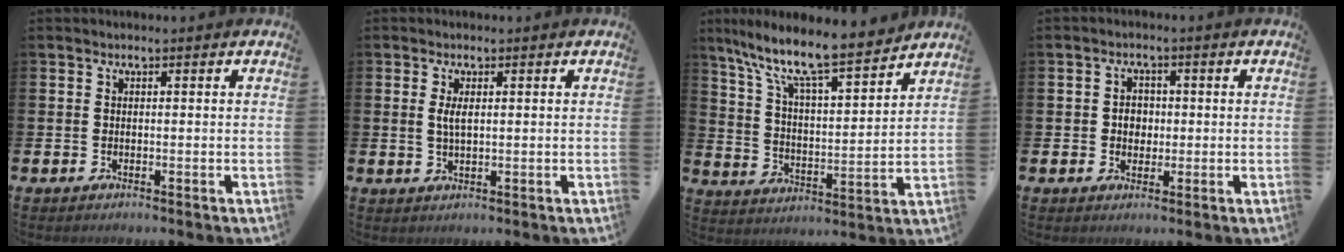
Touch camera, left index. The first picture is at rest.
{"total": 2.4, "force": [0.8, 0.8, 2.1], "torque": [-0.038, 0.002, 0.011]}
{"total": 8.4, "force": [7.6, 0.9, 3.5], "torque": [-0.104, -0.055, 0.128]}
{"total": 2.7, "force": [0.1, 2.4, 1.3], "torque": [-0.011, 0.002, -0.006]}